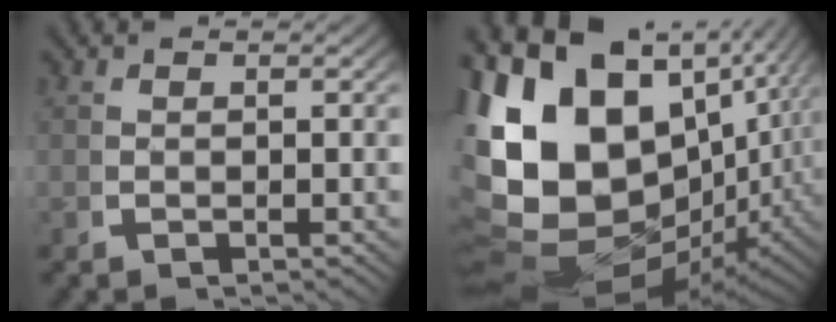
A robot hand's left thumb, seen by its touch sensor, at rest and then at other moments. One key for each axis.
{"total": 24.9, "fx": -0.9, "fy": 18.2, "fz": 17.0, "tx": -0.336, "ty": -0.044, "tz": -0.003}